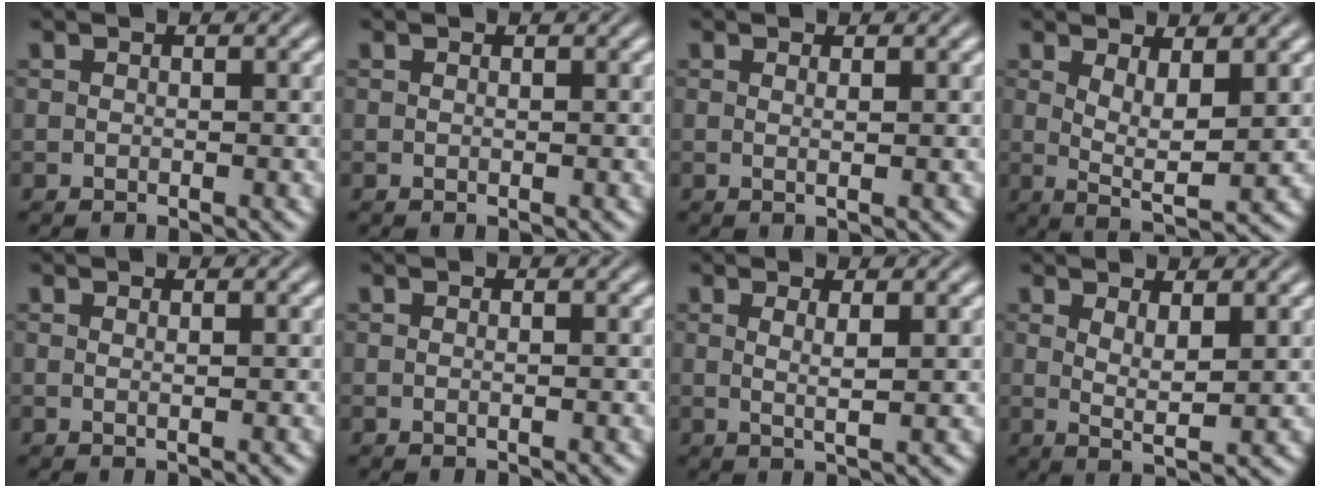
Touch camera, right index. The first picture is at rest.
{"total": 0.0}
{"total": 1.2, "force": [0.2, -1.0, 0.7], "torque": [-0.012, -0.010, 0.008]}
{"total": 4.2, "force": [0.9, 0.9, 4.0], "torque": [-0.064, -0.019, 0.021]}
{"total": 0.9, "force": [0.1, -0.8, 0.5], "torque": [-0.010, -0.008, 0.005]}
{"total": 0.5, "force": [-0.3, -0.3, 0.3], "torque": [-0.011, -0.005, -0.004]}
{"total": 2.2, "force": [0.5, -1.0, 1.9], "torque": [-0.031, -0.012, 0.017]}
{"total": 2.9, "force": [1.0, -0.3, 2.7], "torque": [-0.043, -0.015, 0.024]}